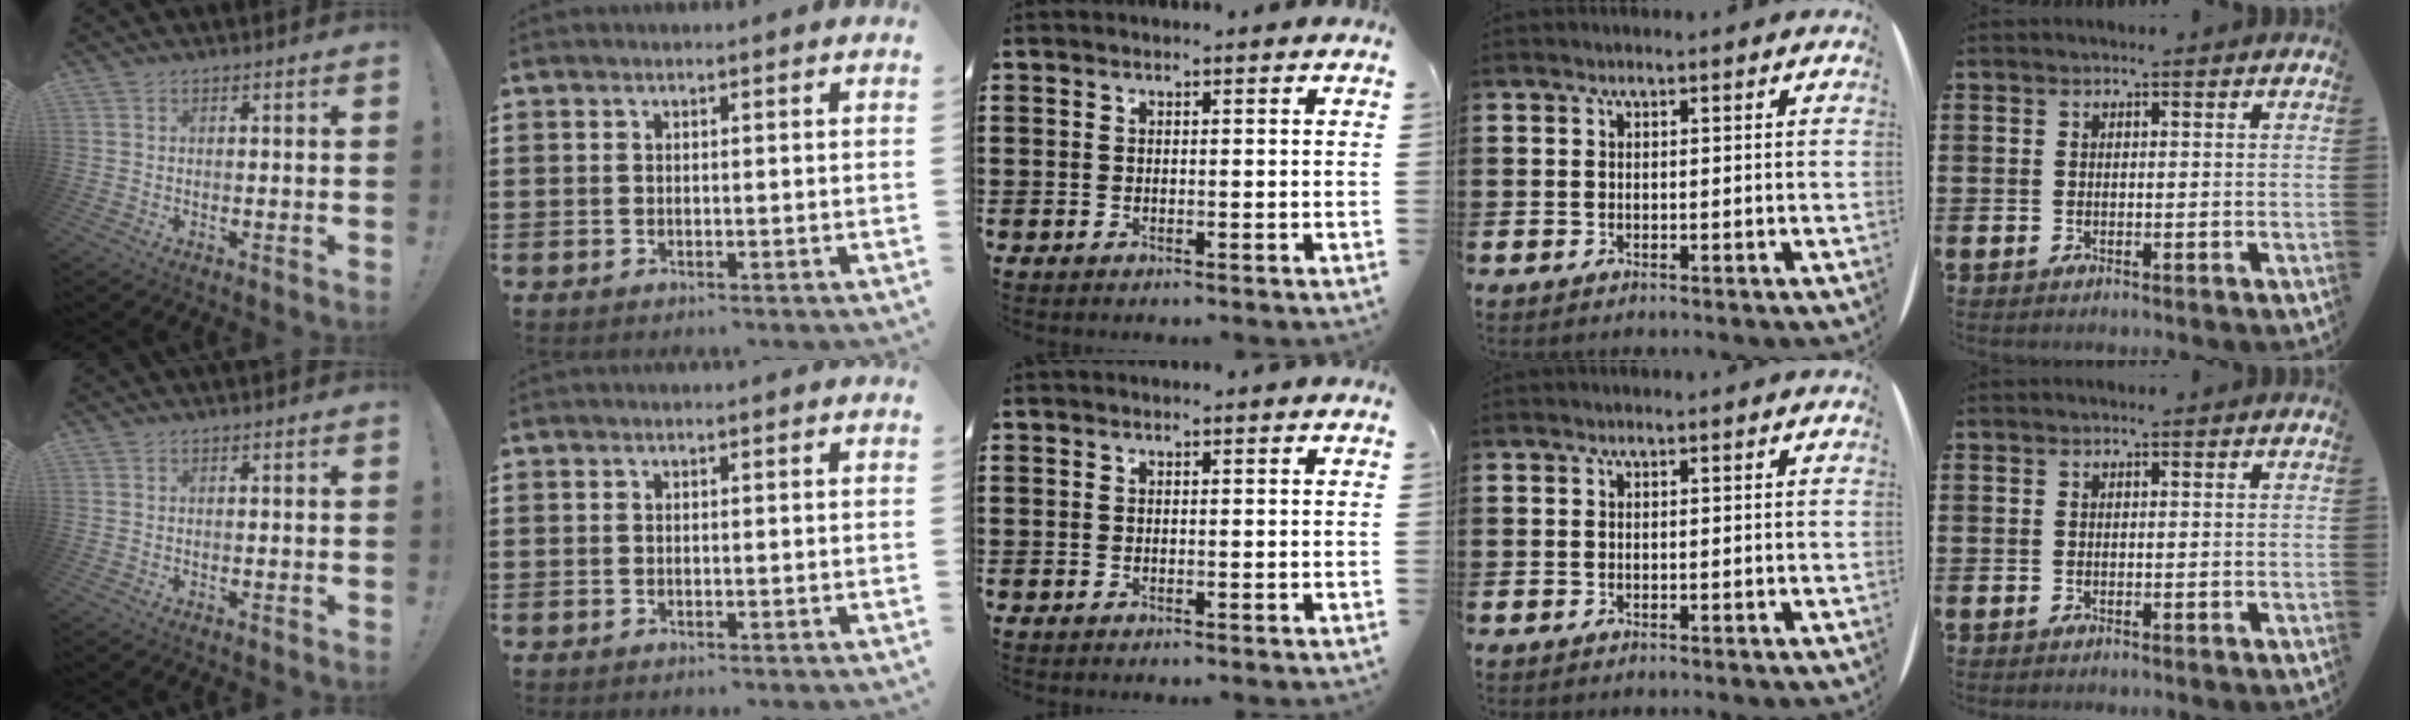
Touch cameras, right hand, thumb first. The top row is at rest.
{}